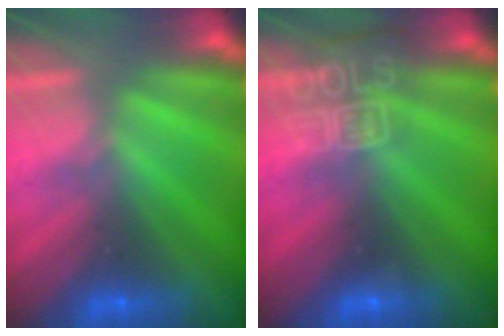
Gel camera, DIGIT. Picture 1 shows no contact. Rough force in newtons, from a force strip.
{"total": 7.1}